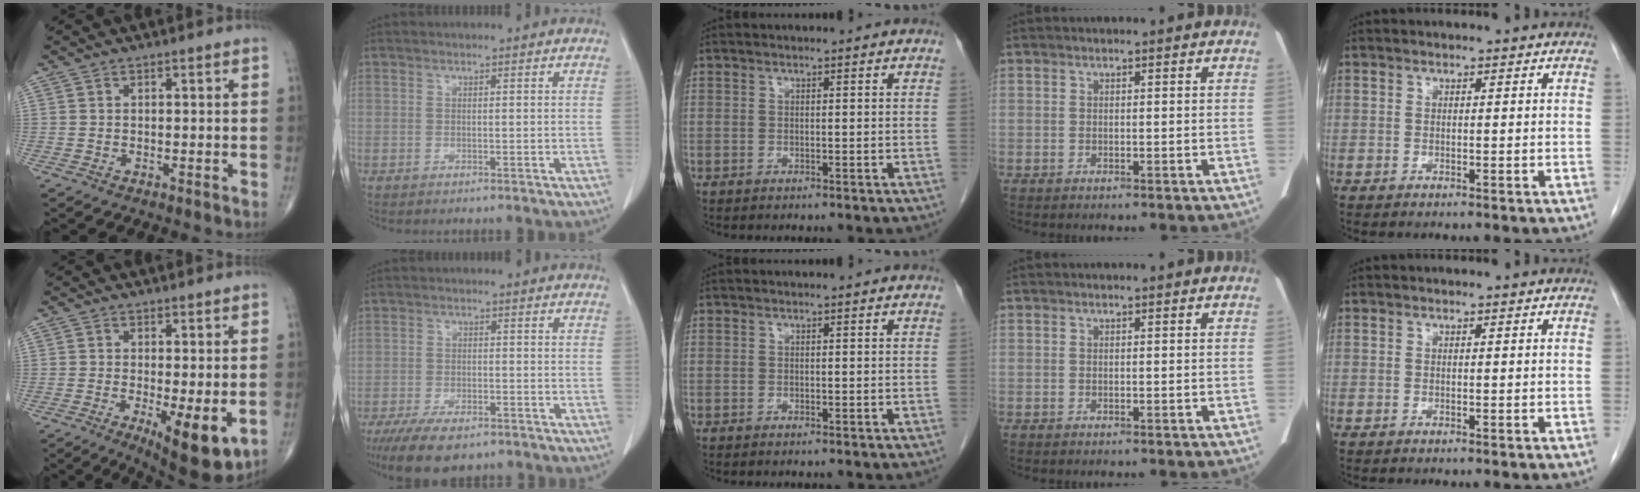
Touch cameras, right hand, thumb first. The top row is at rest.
{"thumb": {"total": 10.1, "force": [-2.5, 3.2, 9.2], "torque": [-0.133, -0.025, -0.032]}, "index": {"total": 8.2, "force": [-6.0, 3.1, 4.7], "torque": [-0.078, -0.010, -0.096]}}